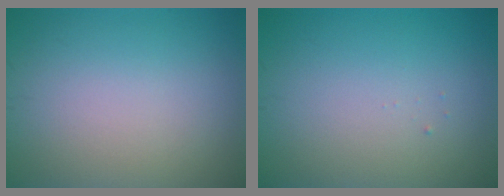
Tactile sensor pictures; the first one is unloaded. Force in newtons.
{"total": 0.0}